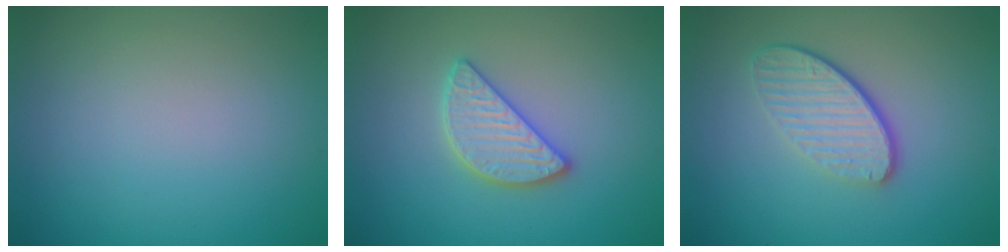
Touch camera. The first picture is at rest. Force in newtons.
{"total": 3.0, "press": 3.0, "slide": 0.2}
{"total": 4.1, "press": 3.0, "slide": 2.9}